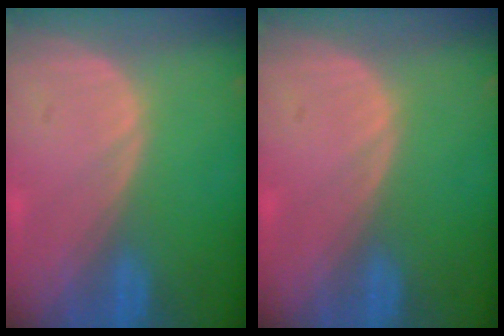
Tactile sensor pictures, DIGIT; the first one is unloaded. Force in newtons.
{"total": 0.0}